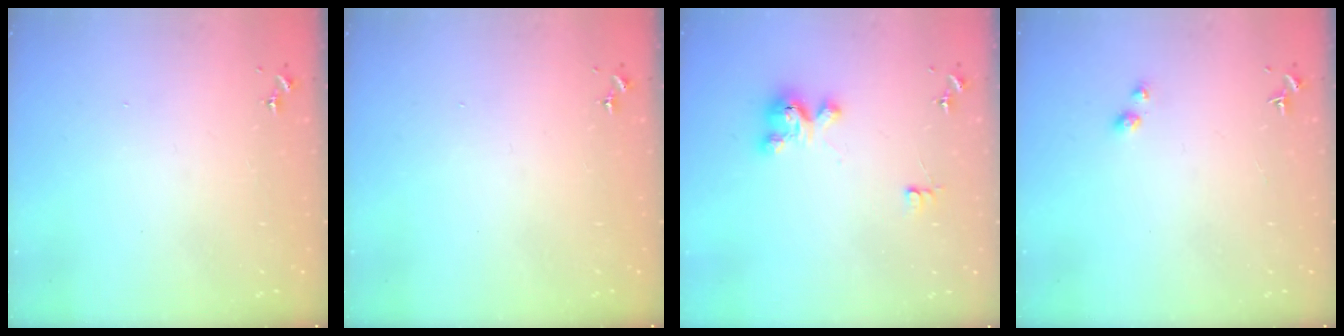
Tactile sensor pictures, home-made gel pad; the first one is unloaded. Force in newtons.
{"total": 0.0}
{"total": 4.2, "press": 4.2, "slide": 0.3}
{"total": 2.8, "press": 2.8, "slide": 0.3}